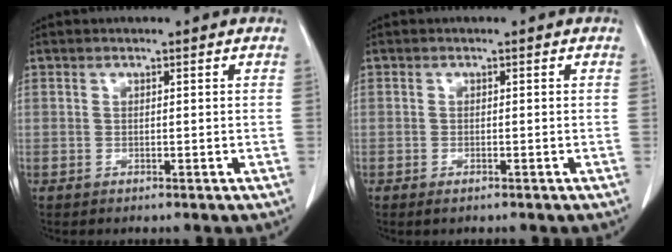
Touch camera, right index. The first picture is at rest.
{"total": 0.9, "force": [-0.6, 0.2, 0.6], "torque": [-0.012, -0.002, -0.007]}